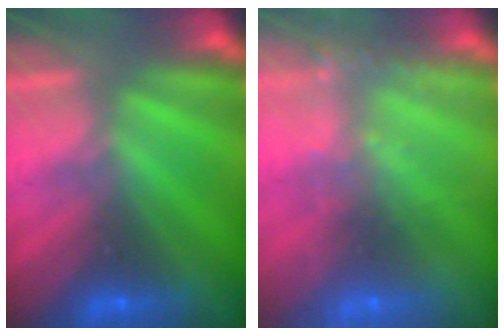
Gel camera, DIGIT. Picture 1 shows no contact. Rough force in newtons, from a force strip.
{"total": 6.9}